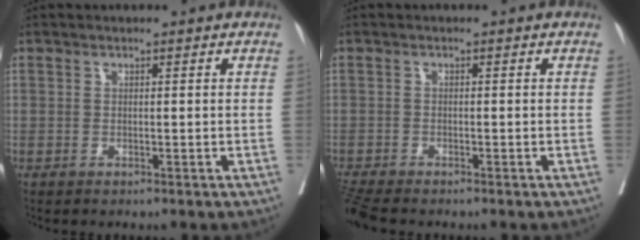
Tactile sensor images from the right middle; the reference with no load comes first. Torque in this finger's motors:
{"motor_torque": [0.02, -0.18, 0.01, 0.01]}